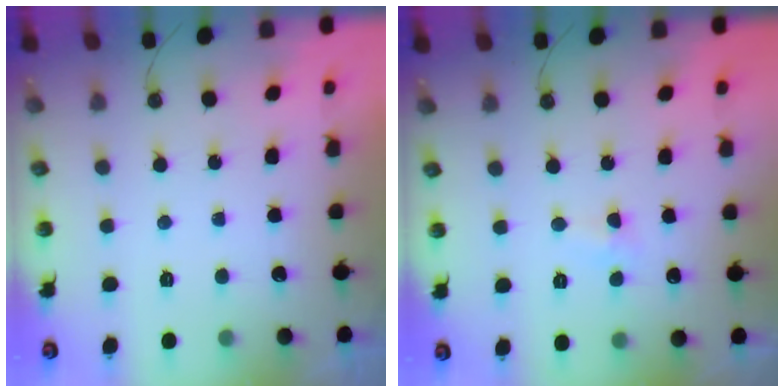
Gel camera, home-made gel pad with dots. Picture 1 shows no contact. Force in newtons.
{"total": 2.4, "press": 2.4, "slide": 0.5}